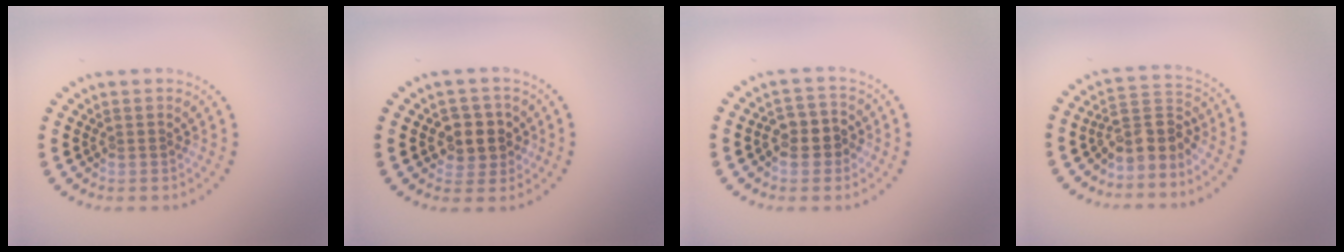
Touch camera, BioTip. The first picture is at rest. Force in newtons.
{"total": 3.0, "press": 2.9, "slide": 1.0}
{"total": 2.8, "press": 2.7, "slide": 0.9}
{"total": 3.3, "press": 2.5, "slide": 2.1}